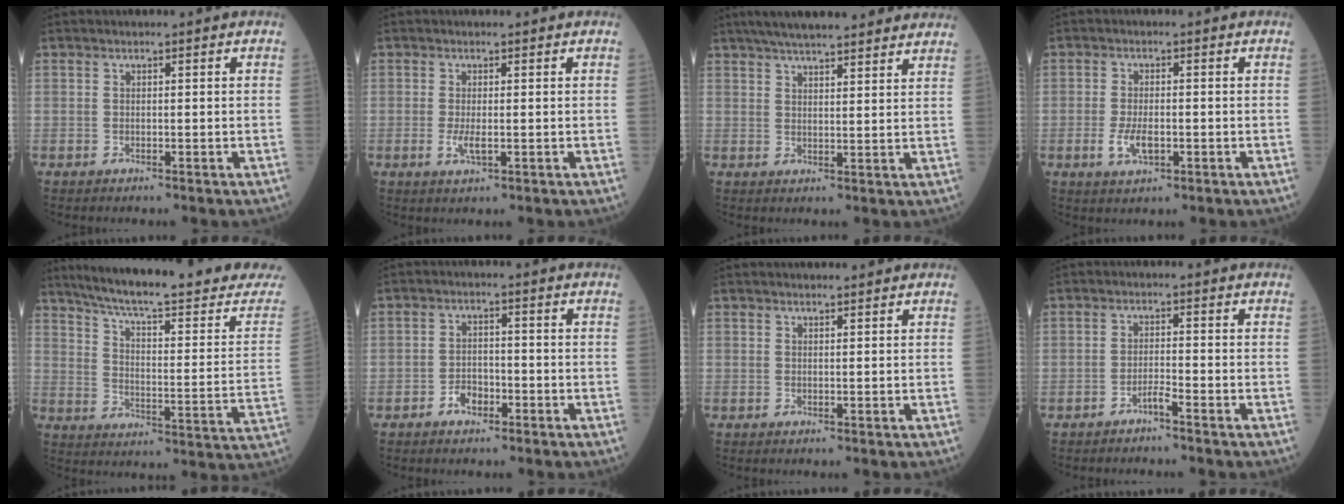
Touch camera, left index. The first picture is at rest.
{"total": 2.0, "force": [-0.3, 0.6, 1.9], "torque": [-0.042, -0.006, -0.002]}
{"total": 16.0, "force": [13.8, 2.3, 7.8], "torque": [-0.117, 0.037, 0.187]}
{"total": 3.8, "force": [-1.3, 1.6, 3.2], "torque": [-0.072, -0.005, -0.021]}
{"total": 24.5, "force": [21.8, 1.6, 11.2], "torque": [-0.167, -0.066, 0.286]}
{"total": 2.9, "force": [-1.9, 1.7, 1.5], "torque": [-0.026, 0.003, -0.033]}
{"total": 1.8, "force": [1.8, 0.2, 0.4], "torque": [-0.009, 0.009, 0.026]}
{"total": 1.7, "force": [-1.5, -0.2, 0.8], "torque": [-0.015, 0.000, -0.029]}